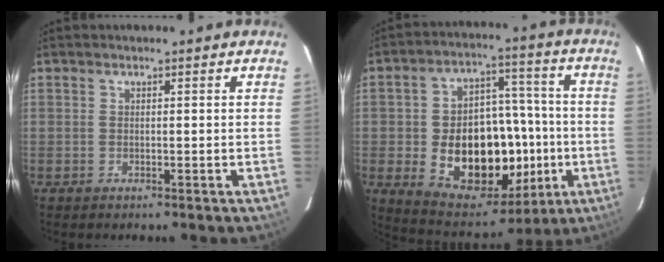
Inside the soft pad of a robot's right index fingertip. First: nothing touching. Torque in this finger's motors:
{"motor_torque": [1.55, -0.49, 1.05, 0.21]}